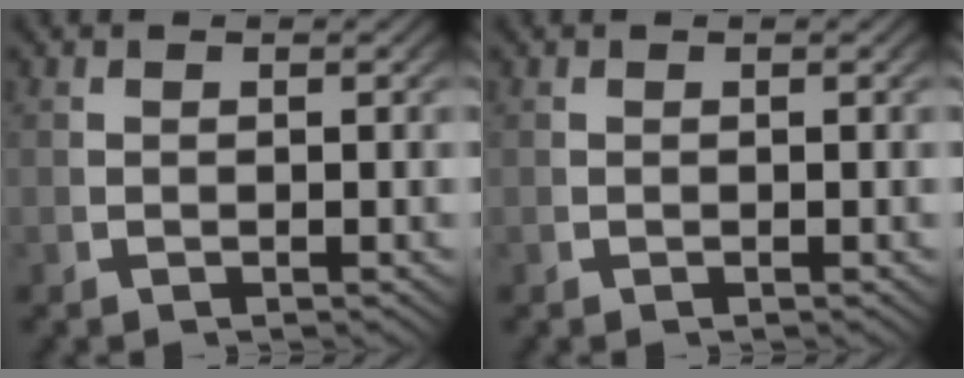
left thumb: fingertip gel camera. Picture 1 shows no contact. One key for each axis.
{"total": 0.0}